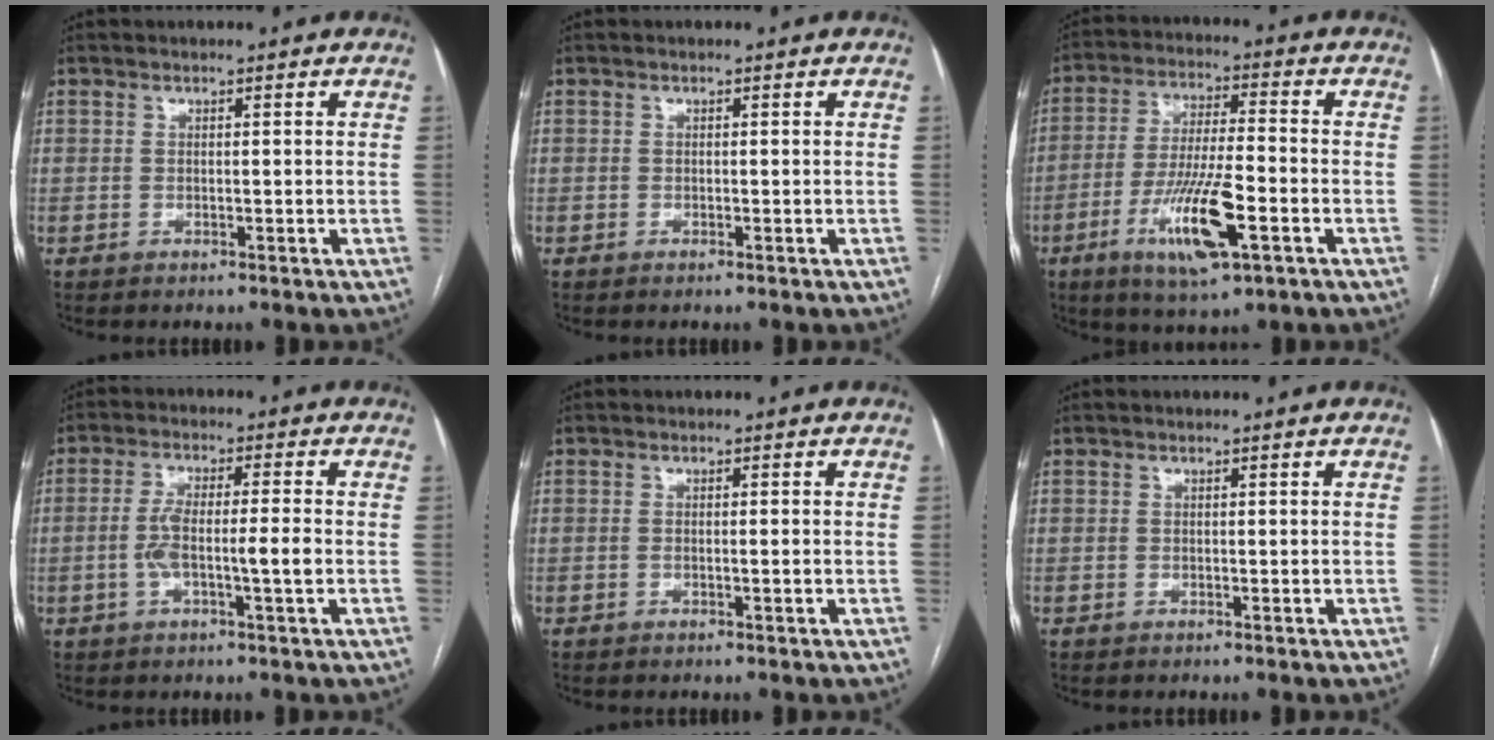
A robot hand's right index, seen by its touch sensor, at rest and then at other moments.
{"total": 0.0}
{"total": 12.7, "force": [-5.2, 2.0, 11.4], "torque": [-0.221, -0.015, -0.089]}
{"total": 5.9, "force": [-1.3, 0.5, 5.7], "torque": [-0.118, 0.013, -0.021]}
{"total": 0.8, "force": [-0.3, 0.0, 0.7], "torque": [-0.013, 0.001, -0.003]}
{"total": 0.0}